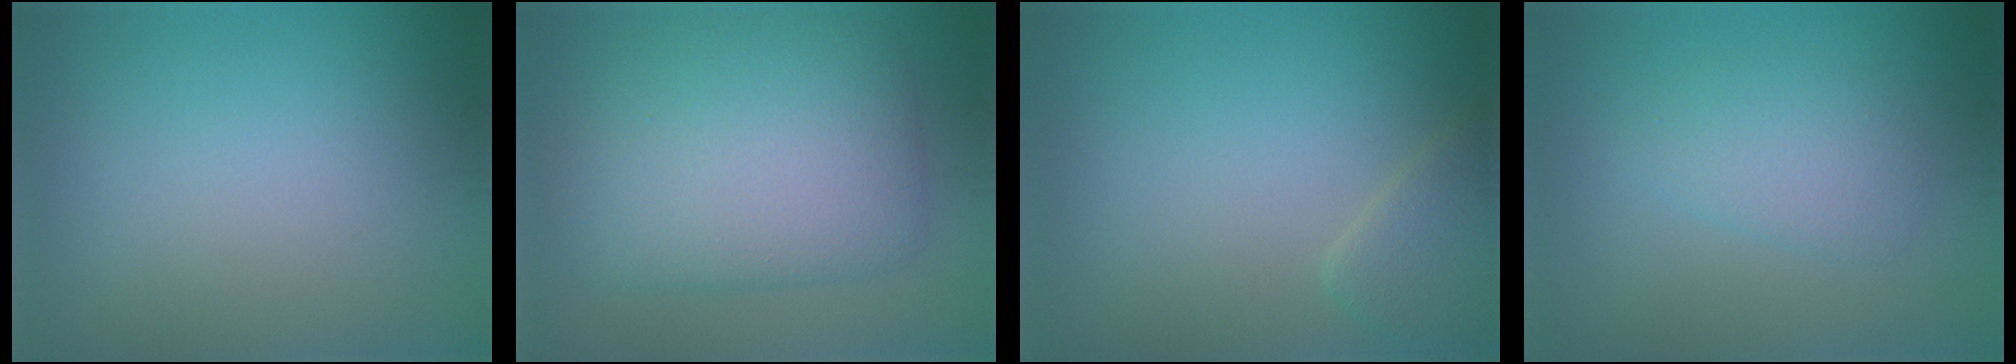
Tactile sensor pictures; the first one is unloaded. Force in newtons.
{"total": 8.7, "press": 8.7, "slide": 0.1}
{"total": 2.3, "press": 2.3, "slide": 0.2}
{"total": 2.3, "press": 2.3, "slide": 0.2}